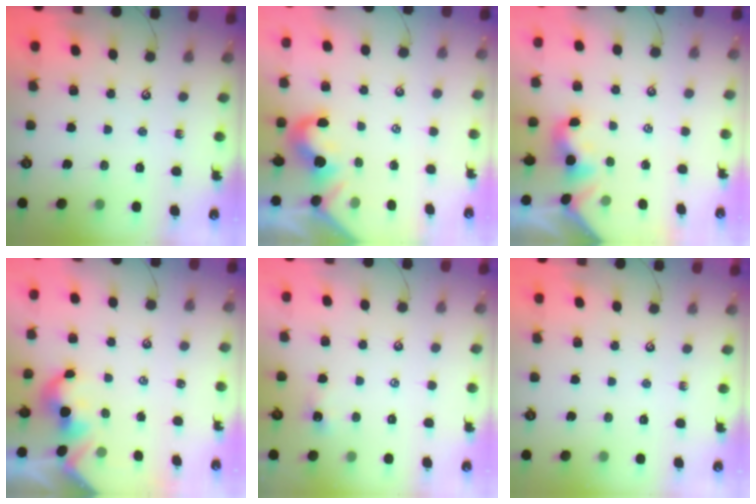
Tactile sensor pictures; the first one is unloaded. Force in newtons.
{"total": 1.4, "press": 1.2, "slide": 0.8}
{"total": 2.1, "press": 2.1, "slide": 0.5}
{"total": 2.3, "press": 2.3, "slide": 0.3}
{"total": 2.3, "press": 2.3, "slide": 0.2}
{"total": 0.0}